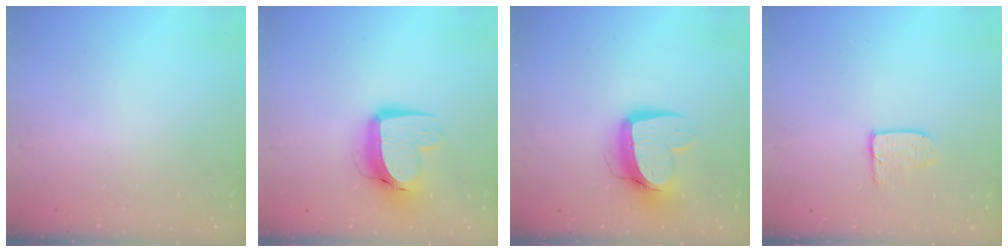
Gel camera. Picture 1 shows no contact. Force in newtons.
{"total": 12.0, "press": 12.0, "slide": 1.2}
{"total": 12.4, "press": 12.3, "slide": 1.5}
{"total": 4.1, "press": 4.1, "slide": 0.3}